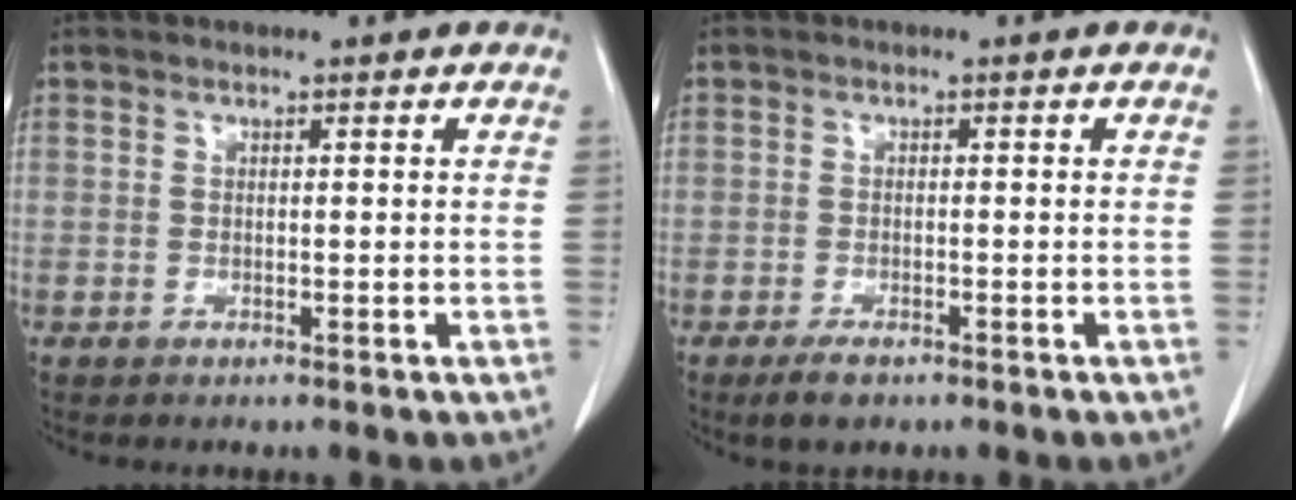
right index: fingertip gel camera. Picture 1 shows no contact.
{"total": 2.7, "force": [-1.9, 1.2, 1.6], "torque": [-0.034, -0.004, -0.027]}